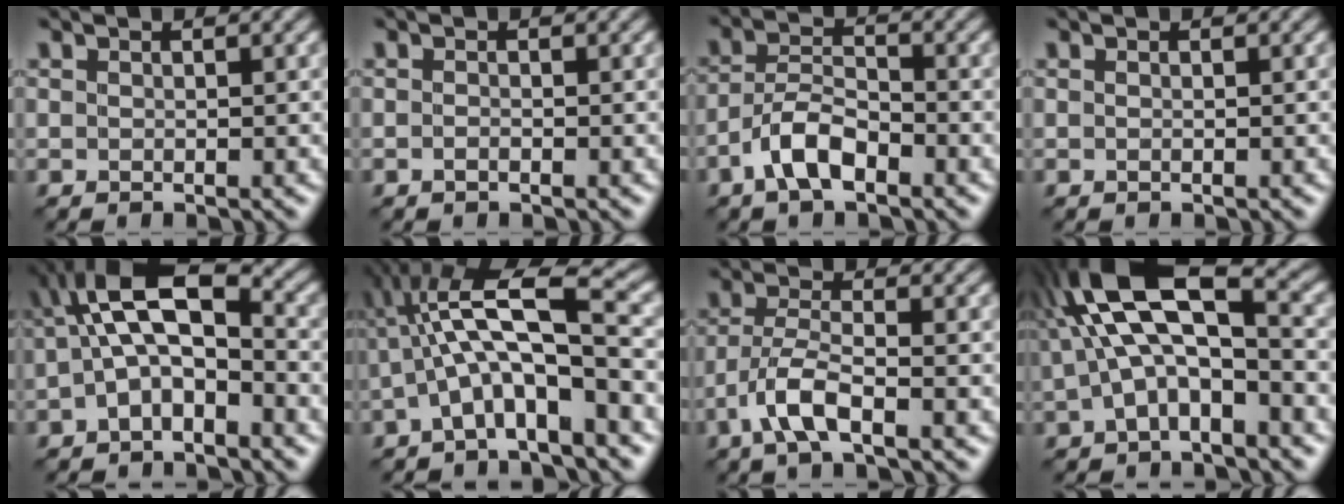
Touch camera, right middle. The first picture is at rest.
{"total": 0.5, "force": [-0.3, 0.2, 0.4], "torque": [-0.009, -0.001, -0.006]}
{"total": 4.2, "force": [-2.5, 1.7, 2.9], "torque": [-0.052, 0.011, -0.053]}
{"total": 0.0}
{"total": 6.3, "force": [-0.4, 2.9, 5.6], "torque": [-0.101, 0.022, -0.021]}
{"total": 7.9, "force": [-0.8, 2.3, 7.5], "torque": [-0.134, 0.023, -0.026]}
{"total": 4.1, "force": [-2.2, 1.1, 3.2], "torque": [-0.072, 0.004, -0.051]}
{"total": 9.7, "force": [1.8, 4.1, 8.6], "torque": [-0.158, 0.028, 0.017]}